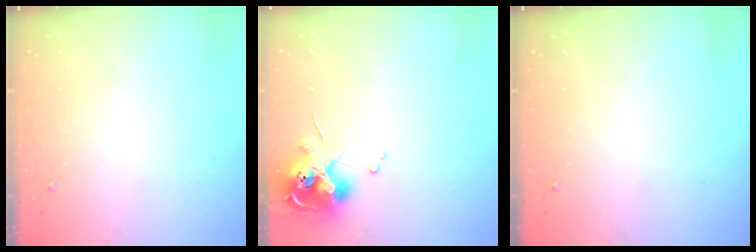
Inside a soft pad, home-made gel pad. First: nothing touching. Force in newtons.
{"total": 13.5, "press": 13.4, "slide": 1.2}
{"total": 0.0}